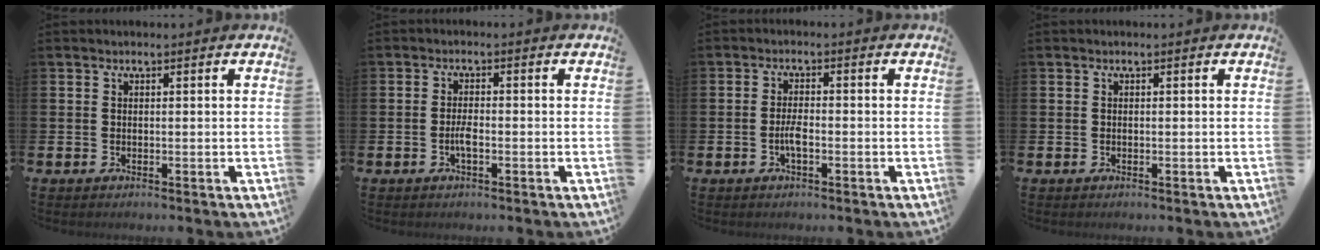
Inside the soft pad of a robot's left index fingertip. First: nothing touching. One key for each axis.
{"total": 2.1, "fx": -0.6, "fy": 0.7, "fz": 1.9, "tx": -0.035, "ty": 0.002, "tz": -0.012}
{"total": 2.5, "fx": -0.8, "fy": 0.8, "fz": 2.2, "tx": -0.048, "ty": 0.007, "tz": -0.014}
{"total": 0.0}